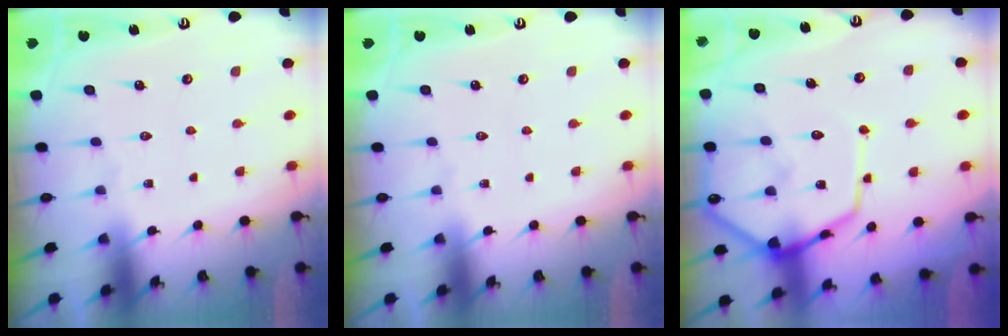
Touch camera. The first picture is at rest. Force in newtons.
{"total": 0.0}
{"total": 14.6, "press": 14.5, "slide": 1.4}